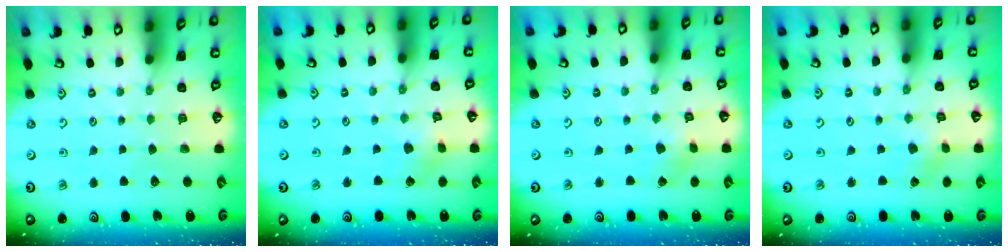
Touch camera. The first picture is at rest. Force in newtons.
{"total": 3.5, "press": 3.5, "slide": 0.2}
{"total": 1.8, "press": 1.8, "slide": 0.2}
{"total": 1.3, "press": 1.3, "slide": 0.2}